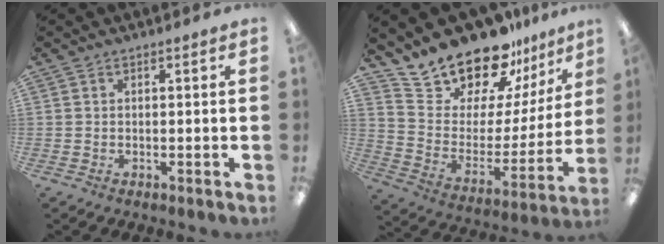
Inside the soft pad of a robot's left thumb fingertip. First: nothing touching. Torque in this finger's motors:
{"motor_torque": [0.31, 0.30, 1.42, -1.35, 0.07]}